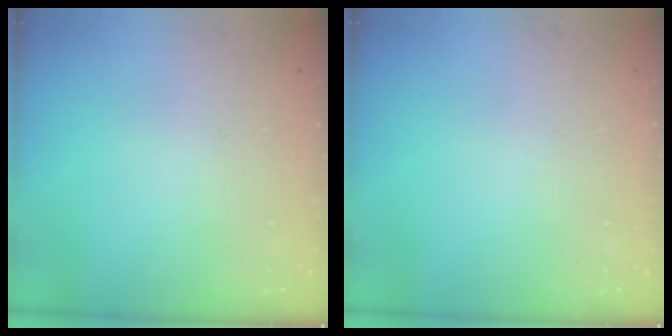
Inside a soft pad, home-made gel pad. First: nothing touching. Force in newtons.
{"total": 0.0}